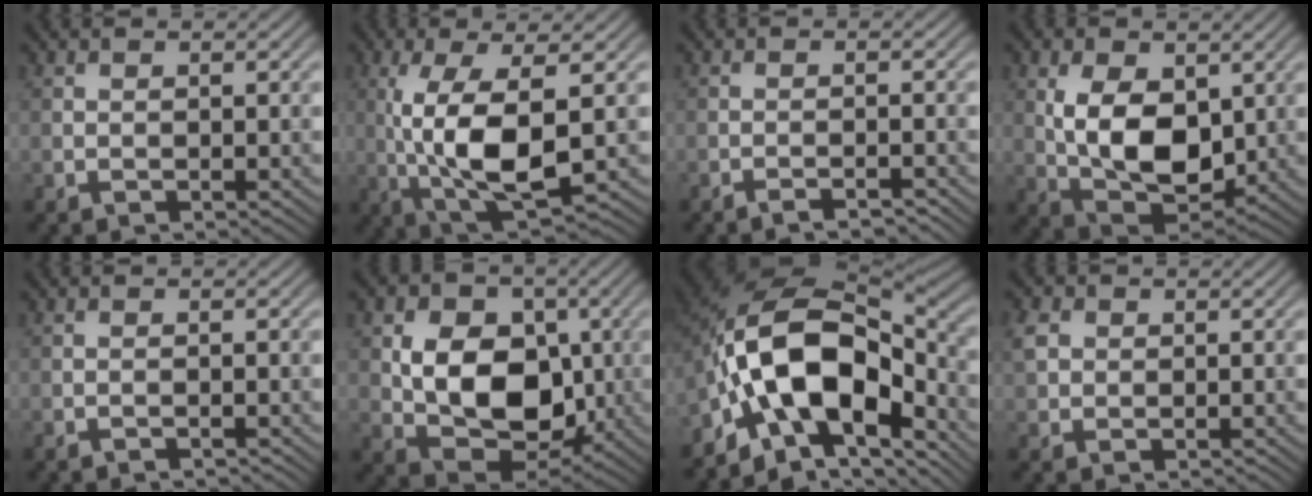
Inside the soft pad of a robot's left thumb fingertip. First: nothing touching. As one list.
[{"total": 9.9, "force": [-0.1, 3.2, 9.4], "torque": [-0.200, -0.006, 0.004]}, {"total": 2.2, "force": [-1.9, 0.1, 1.0], "torque": [-0.012, 0.003, -0.035]}, {"total": 9.7, "force": [1.1, 5.8, 7.7], "torque": [-0.163, -0.012, 0.026]}, {"total": 0.7, "force": [-0.7, 0.0, 0.2], "torque": [-0.005, -0.001, -0.014]}, {"total": 11.0, "force": [-0.1, 8.1, 7.5], "torque": [-0.139, -0.009, -0.006]}, {"total": 16.0, "force": [-5.2, 9.3, 12.0], "torque": [-0.198, -0.004, -0.112]}, {"total": 3.0, "force": [0.5, 2.5, 1.5], "torque": [-0.046, 0.004, 0.007]}]